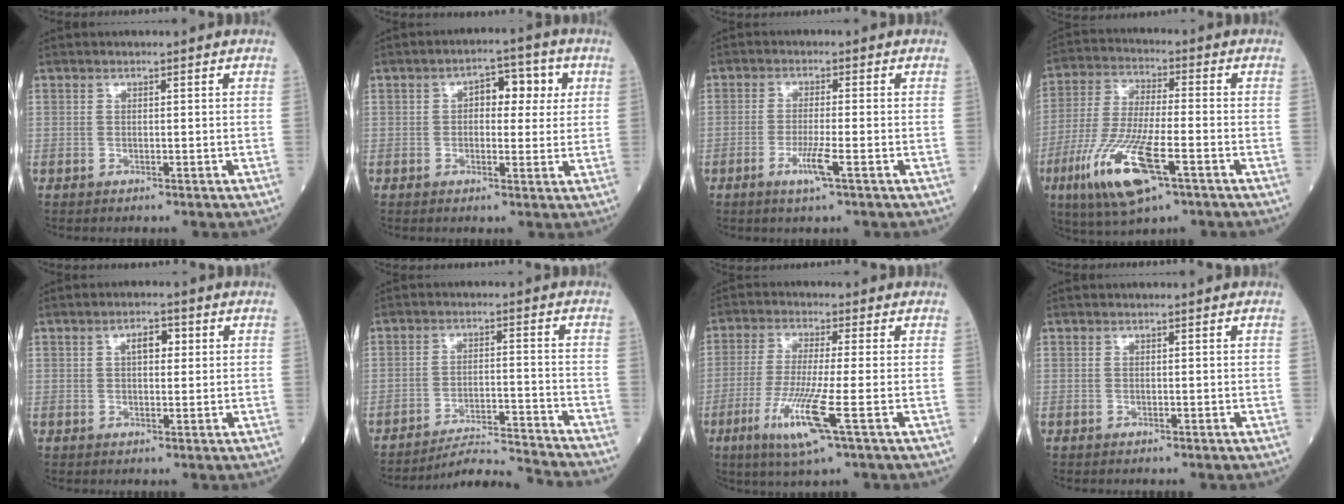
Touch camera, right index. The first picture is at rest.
{"total": 6.2, "force": [1.5, 3.2, 5.0], "torque": [-0.064, 0.021, 0.019]}
{"total": 3.9, "force": [-1.7, -0.2, 3.6], "torque": [-0.071, -0.009, -0.034]}
{"total": 14.2, "force": [-6.3, 2.9, 12.4], "torque": [-0.260, -0.026, -0.112]}
{"total": 3.2, "force": [1.0, 1.5, 2.7], "torque": [-0.046, 0.008, 0.014]}
{"total": 10.5, "force": [-10.1, -2.6, 0.8], "torque": [-0.013, -0.004, -0.166]}
{"total": 9.5, "force": [-3.5, -0.5, 8.8], "torque": [-0.182, -0.027, -0.070]}
{"total": 0.0}